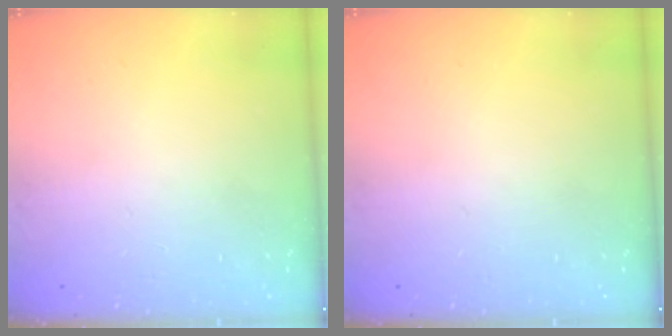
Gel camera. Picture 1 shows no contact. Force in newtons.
{"total": 0.0}